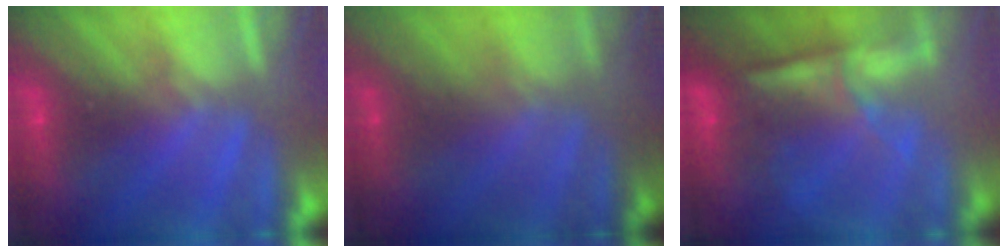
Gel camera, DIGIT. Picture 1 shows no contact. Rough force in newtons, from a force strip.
{"total": 1.0}
{"total": 5.9}